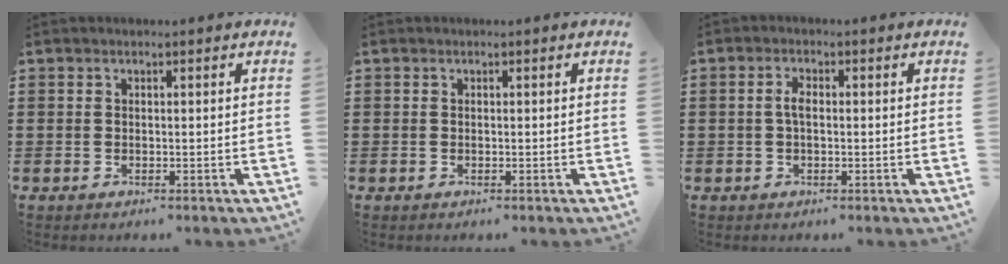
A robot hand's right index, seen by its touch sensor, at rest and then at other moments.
{"total": 0.0}
{"total": 2.3, "force": [-0.1, 0.9, 2.1], "torque": [-0.041, 0.000, -0.003]}